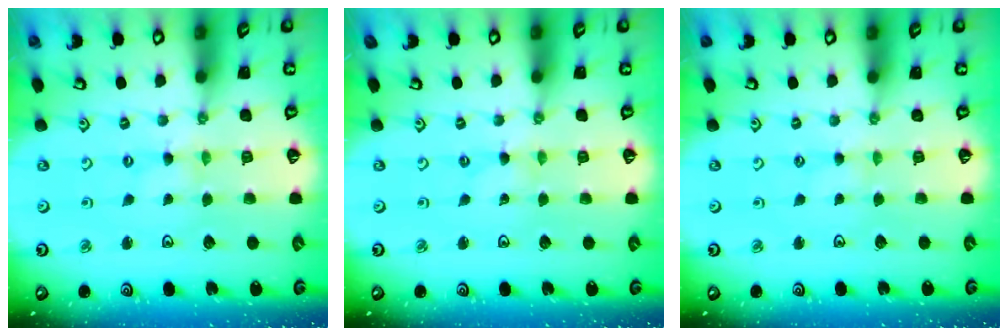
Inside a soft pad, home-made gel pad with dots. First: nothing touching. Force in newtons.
{"total": 0.0}
{"total": 0.7, "press": 0.6, "slide": 0.2}